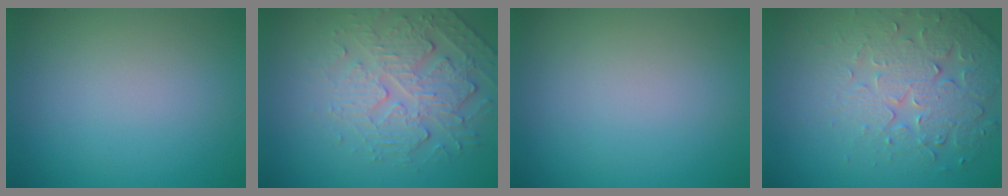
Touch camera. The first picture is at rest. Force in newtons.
{"total": 4.8, "press": 3.8, "slide": 3.0}
{"total": 0.0}
{"total": 4.1, "press": 3.9, "slide": 1.3}